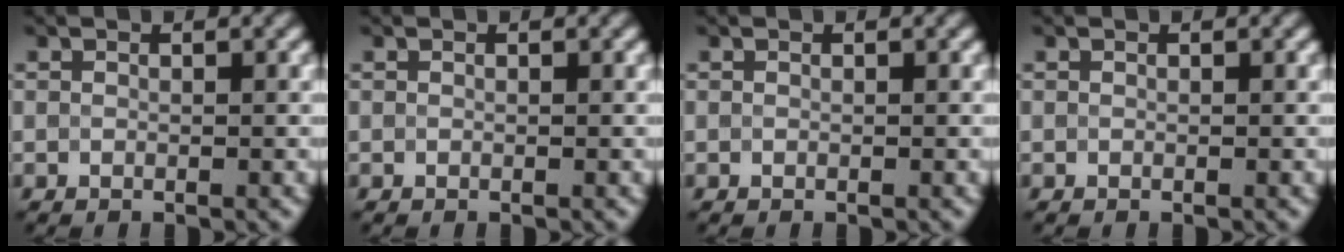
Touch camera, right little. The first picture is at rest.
{"total": 0.0}
{"total": 0.0}
{"total": 0.0}